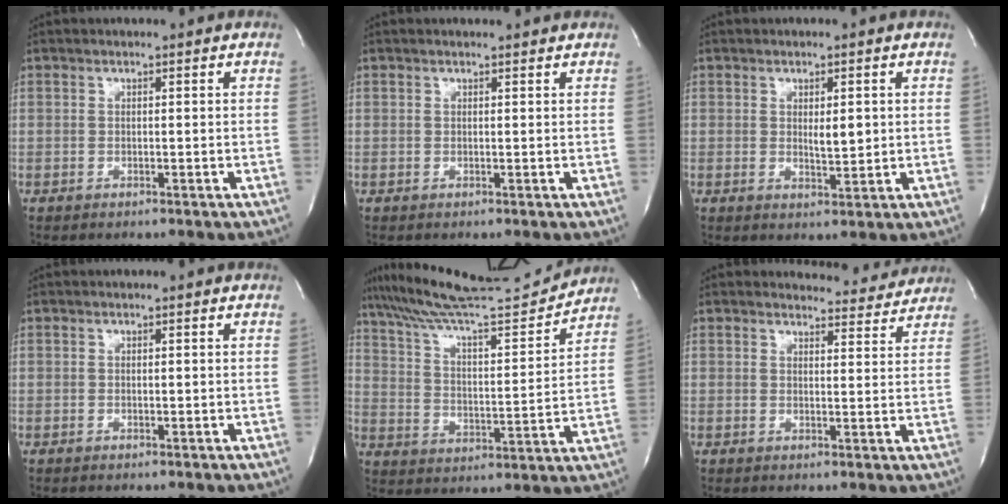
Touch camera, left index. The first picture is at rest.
{"total": 1.4, "force": [1.4, 0.0, 0.4], "torque": [-0.015, 0.003, 0.015]}
{"total": 2.7, "force": [0.4, 0.8, 2.6], "torque": [-0.042, -0.007, 0.010]}
{"total": 0.0}
{"total": 17.2, "force": [16.3, -0.3, 5.6], "torque": [-0.103, -0.019, 0.260]}
{"total": 5.0, "force": [4.9, 0.8, -0.7], "torque": [0.007, -0.009, 0.050]}